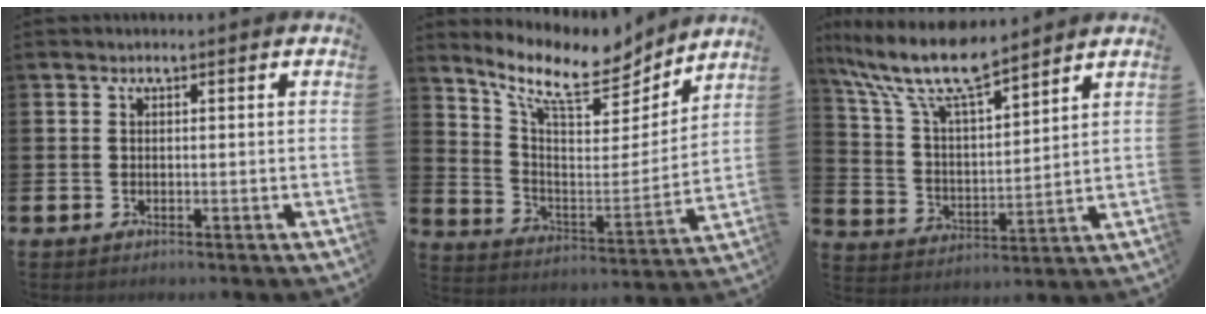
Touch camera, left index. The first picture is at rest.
{"total": 10.8, "force": [9.1, 3.4, 4.7], "torque": [-0.124, -0.062, 0.155]}
{"total": 10.9, "force": [9.5, 2.2, 5.0], "torque": [-0.141, -0.045, 0.167]}